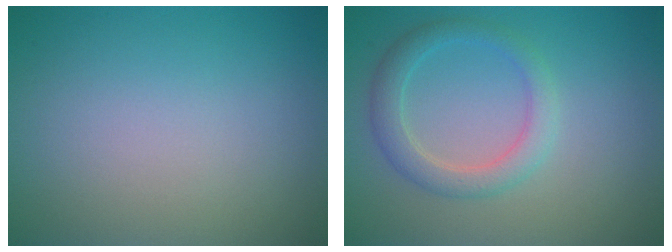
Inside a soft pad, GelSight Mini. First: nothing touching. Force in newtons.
{"total": 2.8, "press": 2.8, "slide": 0.1}